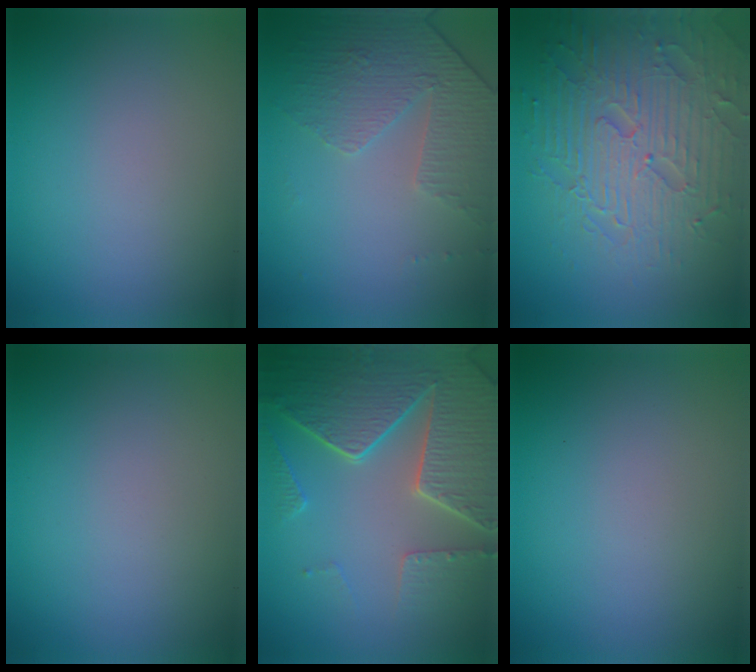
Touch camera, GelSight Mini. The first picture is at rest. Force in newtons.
{"total": 4.6, "press": 3.0, "slide": 3.5}
{"total": 7.7, "press": 6.0, "slide": 4.7}
{"total": 0.0}
{"total": 8.1, "press": 6.1, "slide": 5.3}
{"total": 0.0}